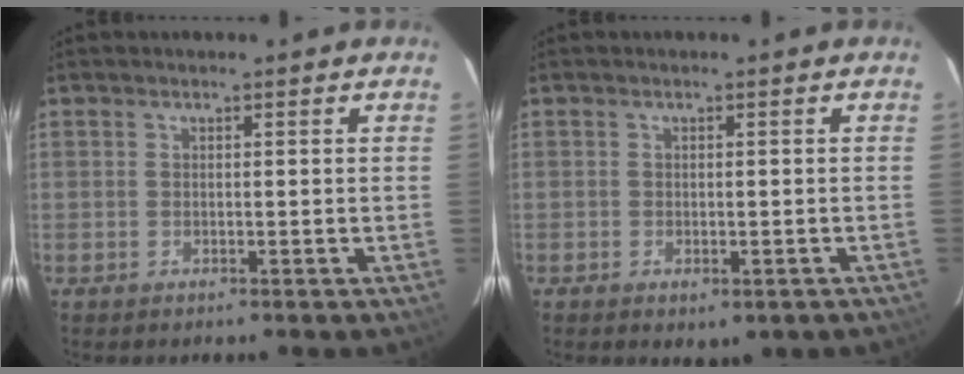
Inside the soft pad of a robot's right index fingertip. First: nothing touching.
{"total": 2.8, "force": [-1.3, 1.9, 1.7], "torque": [-0.029, -0.011, -0.015]}